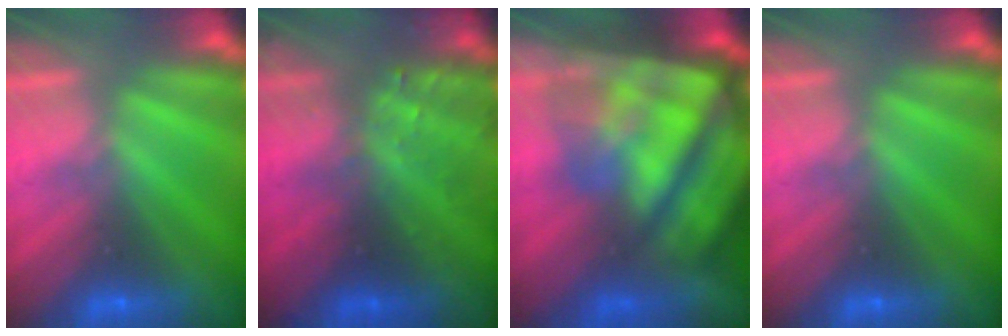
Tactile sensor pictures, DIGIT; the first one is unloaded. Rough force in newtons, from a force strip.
{"total": 6.6}
{"total": 7.6}
{"total": 0.0}